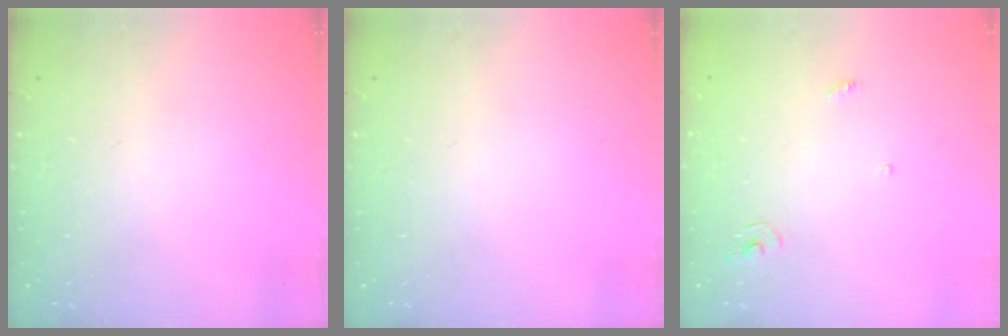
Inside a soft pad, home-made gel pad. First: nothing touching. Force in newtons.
{"total": 0.0}
{"total": 2.9, "press": 2.9, "slide": 0.2}